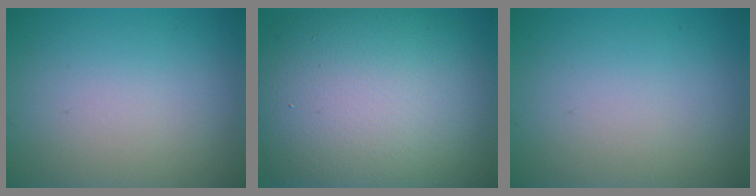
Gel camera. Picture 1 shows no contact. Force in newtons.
{"total": 15.4, "press": 15.4, "slide": 0.5}
{"total": 0.0}